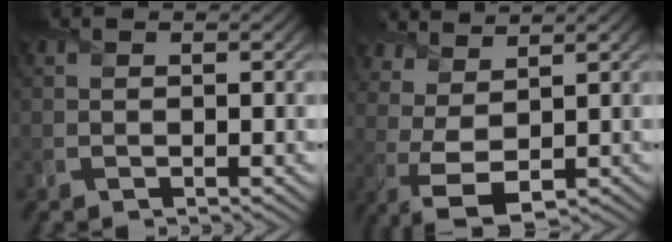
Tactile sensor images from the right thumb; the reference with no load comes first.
{"total": 5.0, "force": [2.5, 1.9, 3.9], "torque": [-0.087, 0.008, 0.052]}